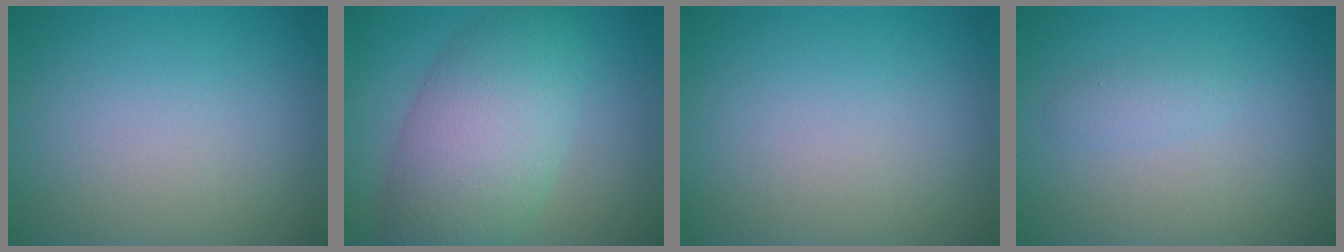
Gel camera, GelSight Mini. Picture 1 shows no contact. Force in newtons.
{"total": 8.2, "press": 8.2, "slide": 0.3}
{"total": 0.0}
{"total": 1.1, "press": 1.0, "slide": 0.1}